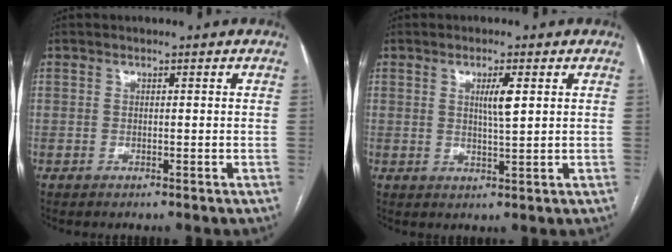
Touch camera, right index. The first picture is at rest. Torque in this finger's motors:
{"motor_torque": [0.39, 0.21, 0.09, 0.08]}